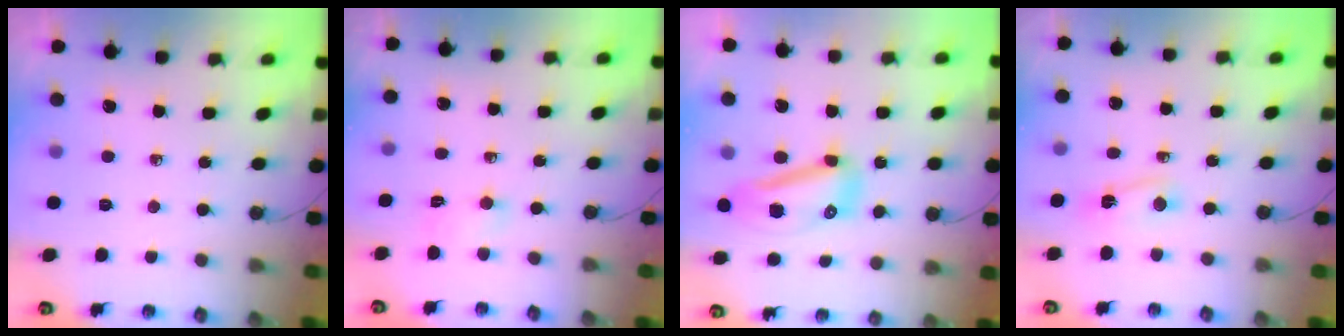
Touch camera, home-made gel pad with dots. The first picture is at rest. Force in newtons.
{"total": 3.2, "press": 3.1, "slide": 1.0}
{"total": 11.2, "press": 11.2, "slide": 1.3}
{"total": 2.6, "press": 2.6, "slide": 0.6}